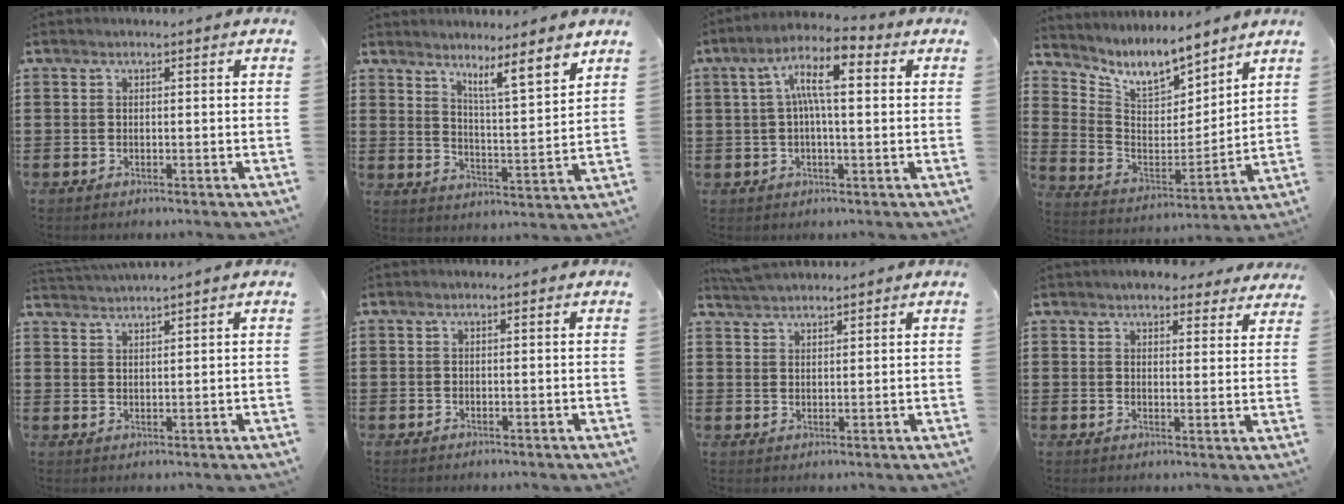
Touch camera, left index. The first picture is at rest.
{"total": 6.1, "force": [5.2, -0.3, 3.1], "torque": [-0.056, -0.045, 0.080]}
{"total": 8.6, "force": [2.2, 2.6, 7.9], "torque": [-0.147, 0.009, 0.034]}
{"total": 8.0, "force": [7.4, 2.1, 2.3], "torque": [-0.077, -0.051, 0.132]}
{"total": 2.1, "force": [2.0, -0.6, -0.1], "torque": [-0.003, -0.004, 0.038]}
{"total": 0.0}
{"total": 3.7, "force": [3.6, 0.8, 0.3], "torque": [-0.016, -0.004, 0.072]}
{"total": 4.4, "force": [4.2, 0.8, 0.9], "torque": [-0.023, -0.013, 0.077]}